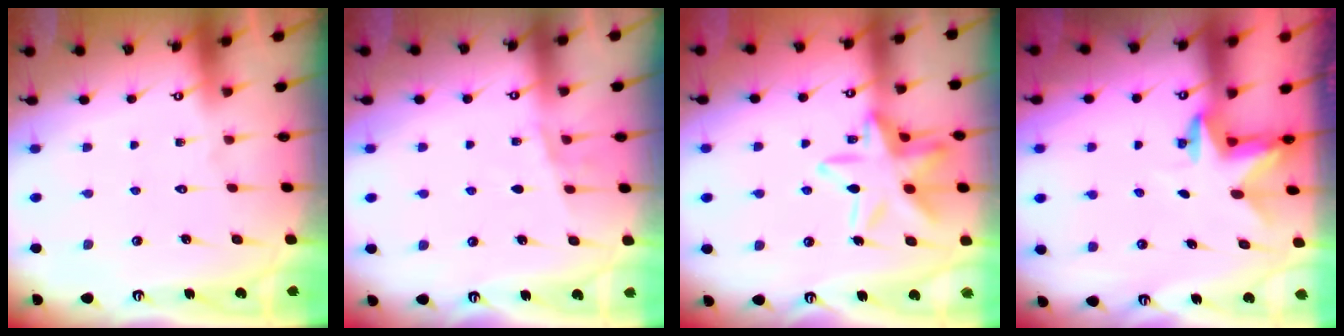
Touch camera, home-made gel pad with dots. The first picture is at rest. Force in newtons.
{"total": 5.4, "press": 5.3, "slide": 1.4}
{"total": 16.7, "press": 16.7, "slide": 1.3}
{"total": 2.4, "press": 2.3, "slide": 0.4}